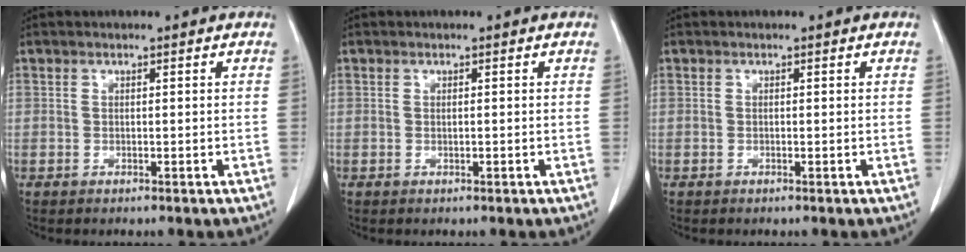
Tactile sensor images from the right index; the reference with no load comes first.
{"total": 0.0}
{"total": 0.0}